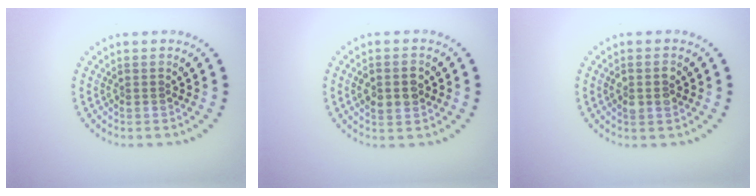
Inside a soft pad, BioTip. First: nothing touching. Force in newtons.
{"total": 2.8, "press": 2.8, "slide": 0.0}
{"total": 1.7, "press": 1.7, "slide": 0.2}